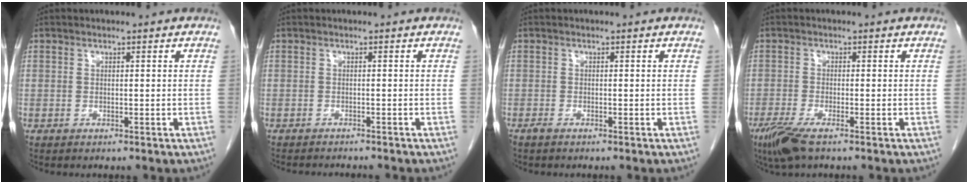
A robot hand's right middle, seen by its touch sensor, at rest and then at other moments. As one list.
[{"total": 4.6, "force": [-4.3, 0.7, 1.5], "torque": [-0.014, -0.006, -0.056]}, {"total": 0.6, "force": [-0.5, 0.1, 0.3], "torque": [-0.014, -0.002, -0.010]}, {"total": 4.9, "force": [-3.2, 0.8, 3.7], "torque": [-0.075, -0.015, -0.060]}]